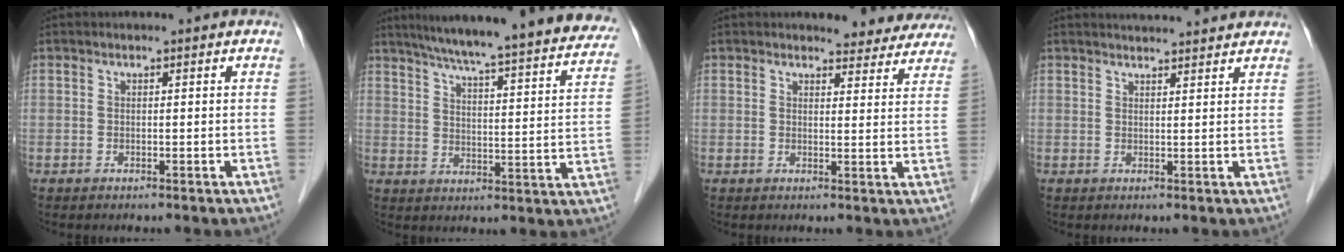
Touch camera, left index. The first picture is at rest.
{"total": 29.0, "force": [26.0, 2.3, 12.6], "torque": [-0.190, -0.049, 0.322]}
{"total": 8.2, "force": [7.8, 2.4, 1.1], "torque": [0.015, -0.016, 0.068]}
{"total": 6.9, "force": [6.7, 0.3, 1.8], "torque": [-0.027, 0.024, 0.078]}